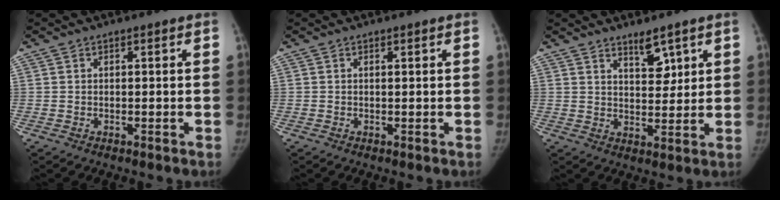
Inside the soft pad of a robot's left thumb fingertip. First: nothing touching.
{"total": 0.0}
{"total": 5.2, "force": [3.6, 2.1, 3.2], "torque": [-0.032, -0.031, 0.061]}